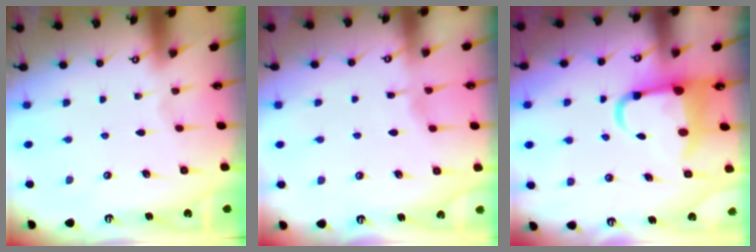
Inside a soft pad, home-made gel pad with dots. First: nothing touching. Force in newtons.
{"total": 3.0, "press": 3.0, "slide": 0.2}
{"total": 7.4, "press": 7.2, "slide": 1.9}